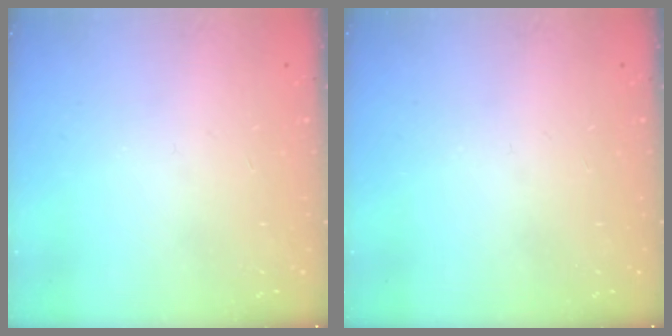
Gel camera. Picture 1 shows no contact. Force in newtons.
{"total": 0.0}